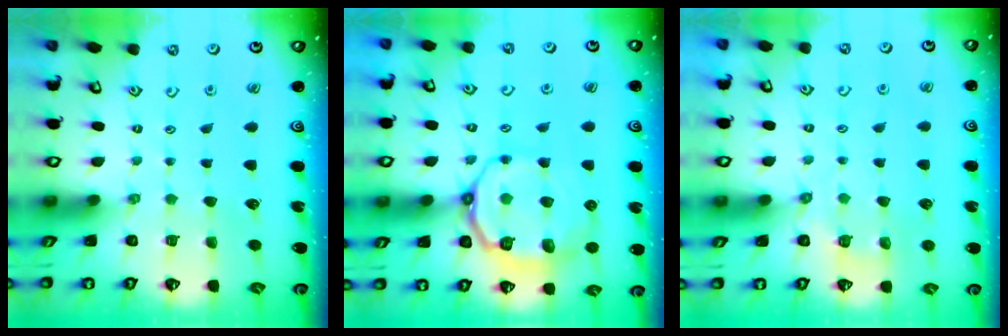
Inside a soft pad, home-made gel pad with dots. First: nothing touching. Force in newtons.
{"total": 12.0, "press": 11.8, "slide": 2.3}
{"total": 3.0, "press": 2.5, "slide": 1.6}